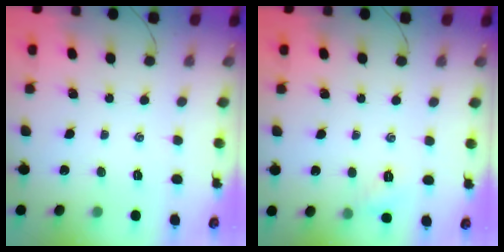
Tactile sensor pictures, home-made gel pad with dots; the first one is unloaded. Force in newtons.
{"total": 5.9, "press": 5.6, "slide": 1.9}